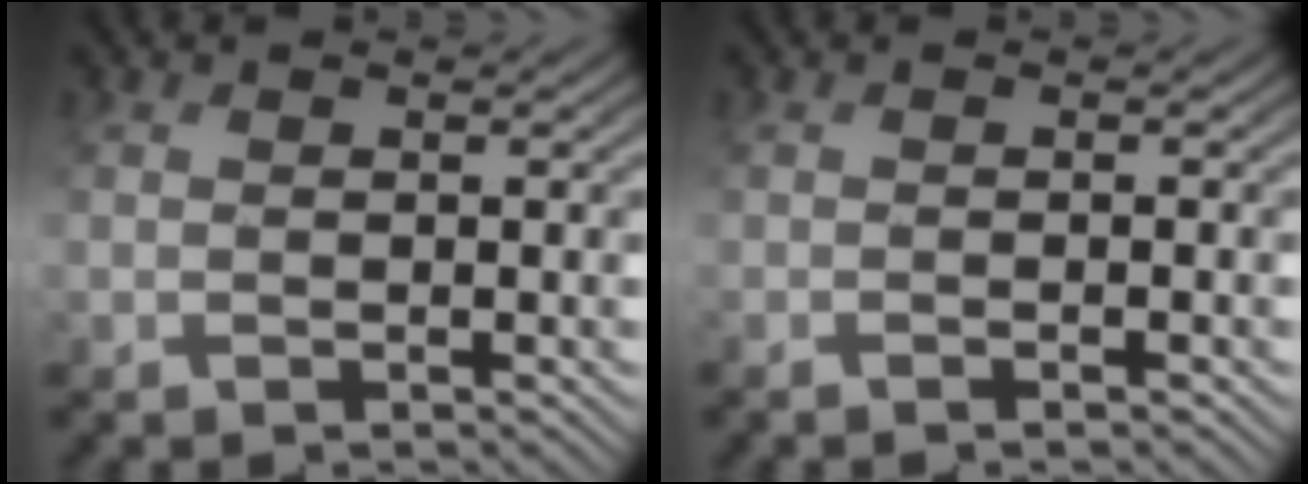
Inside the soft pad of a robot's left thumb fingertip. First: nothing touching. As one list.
[{"total": 1.1, "force": [-0.6, 0.1, 0.9], "torque": [-0.015, -0.001, -0.015]}]